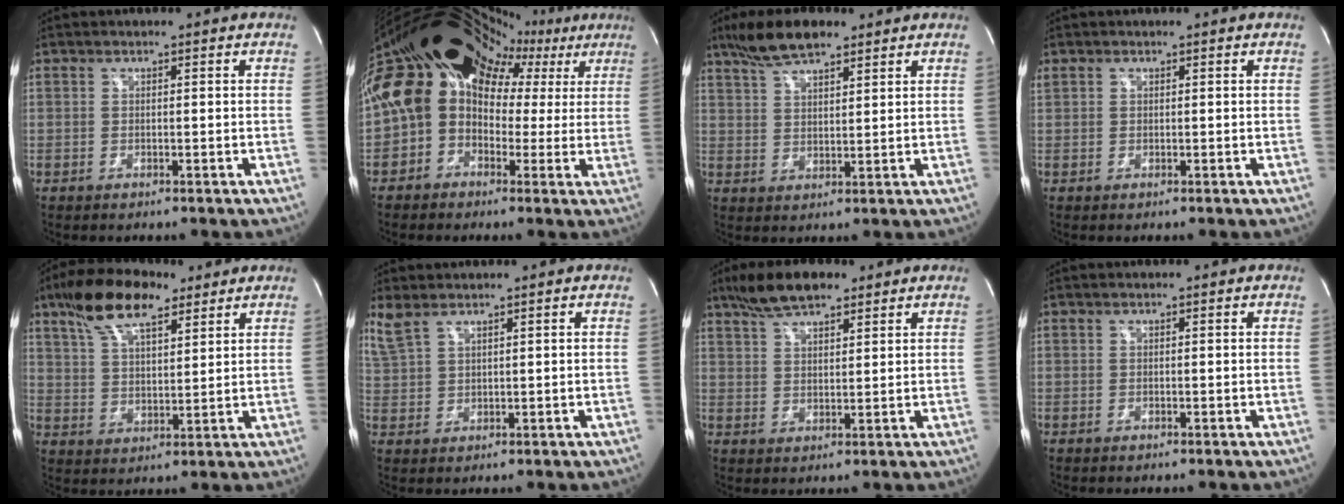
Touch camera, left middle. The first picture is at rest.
{"total": 21.2, "force": [6.6, 16.3, 11.8], "torque": [-0.250, 0.126, 0.098]}
{"total": 8.3, "force": [6.3, 2.3, 4.9], "torque": [-0.098, 0.014, 0.117]}
{"total": 1.4, "force": [0.5, 1.2, 0.4], "torque": [-0.014, 0.020, 0.014]}
{"total": 12.4, "force": [8.2, 4.2, 8.4], "torque": [-0.161, 0.024, 0.151]}
{"total": 4.1, "force": [3.4, 1.1, 1.9], "torque": [-0.060, 0.015, 0.083]}
{"total": 8.4, "force": [6.3, 2.7, 4.9], "torque": [-0.096, 0.016, 0.114]}
{"total": 0.0}